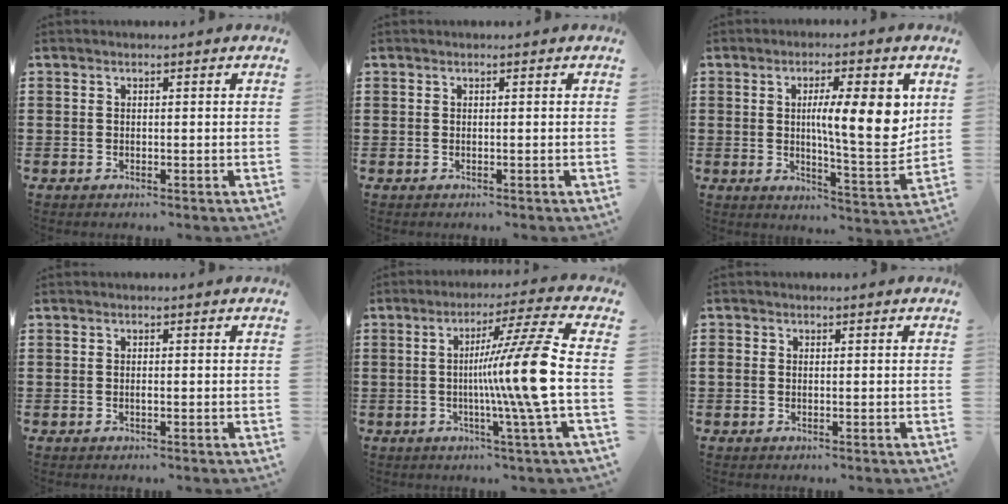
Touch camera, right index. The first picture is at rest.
{"total": 0.0}
{"total": 11.9, "force": [3.2, 2.7, 11.2], "torque": [-0.174, -0.010, 0.042]}
{"total": 0.6, "force": [-0.2, 0.1, 0.5], "torque": [-0.012, -0.003, -0.002]}
{"total": 12.9, "force": [-0.6, -1.5, 12.8], "torque": [-0.213, -0.013, -0.027]}
{"total": 0.8, "force": [-0.2, 0.7, 0.3], "torque": [-0.007, 0.004, -0.005]}